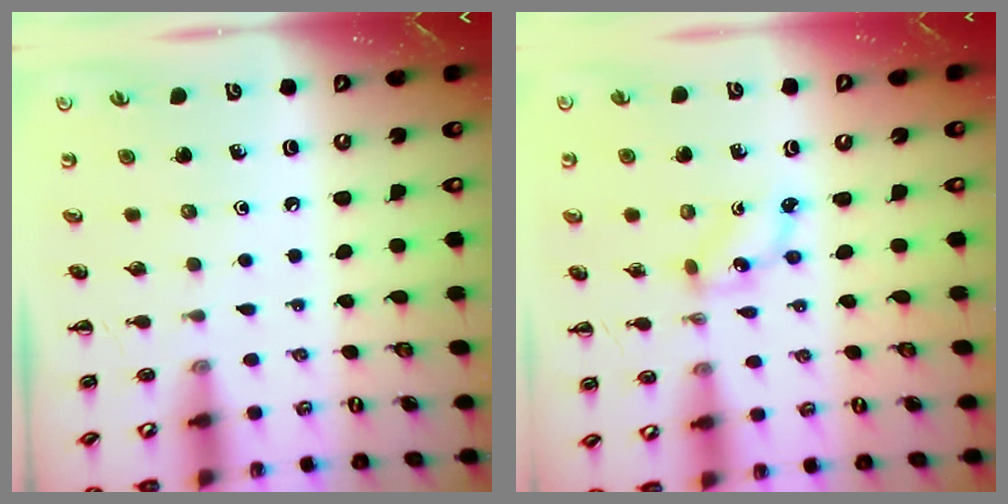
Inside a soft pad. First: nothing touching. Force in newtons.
{"total": 1.9, "press": 1.9, "slide": 0.3}